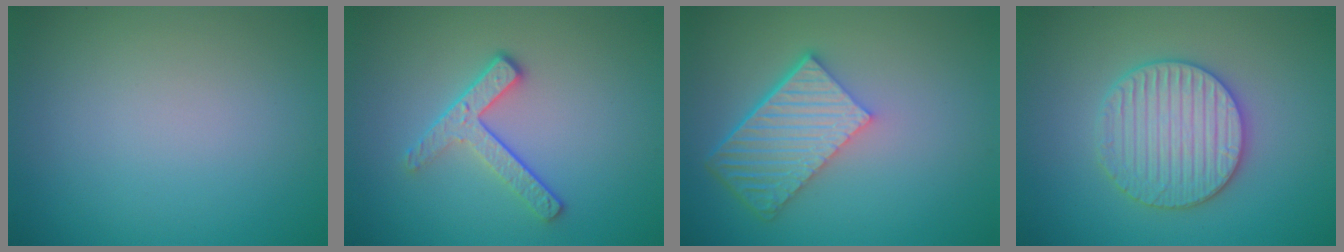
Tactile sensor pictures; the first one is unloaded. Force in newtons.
{"total": 2.9, "press": 2.3, "slide": 1.7}
{"total": 6.2, "press": 4.3, "slide": 4.5}
{"total": 4.4, "press": 4.3, "slide": 0.9}